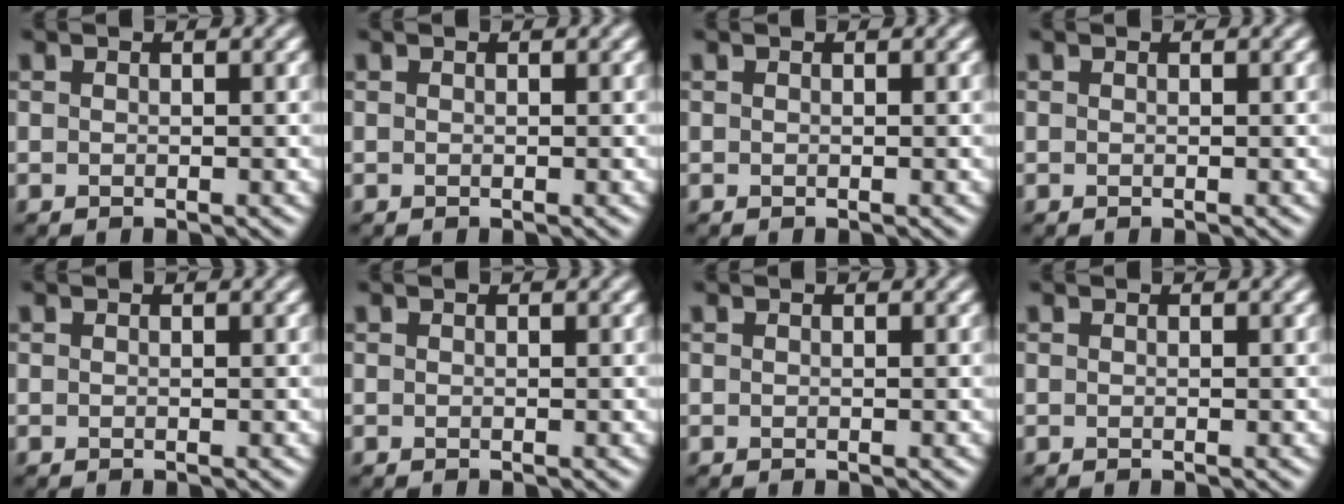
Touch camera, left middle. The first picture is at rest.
{"total": 0.0}
{"total": 0.0}
{"total": 0.0}
{"total": 0.0}
{"total": 0.0}
{"total": 0.0}
{"total": 0.0}